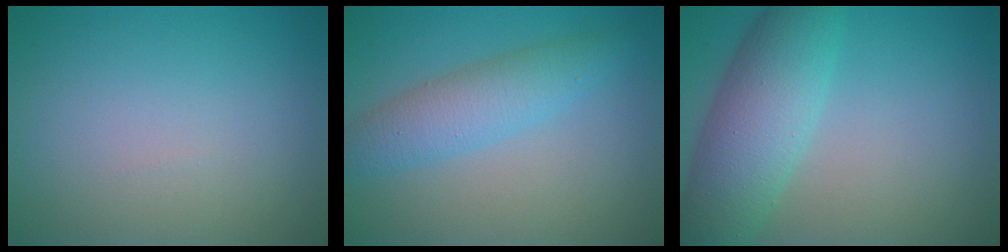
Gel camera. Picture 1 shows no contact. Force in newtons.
{"total": 3.9, "press": 3.9, "slide": 0.1}
{"total": 7.1, "press": 7.0, "slide": 0.3}